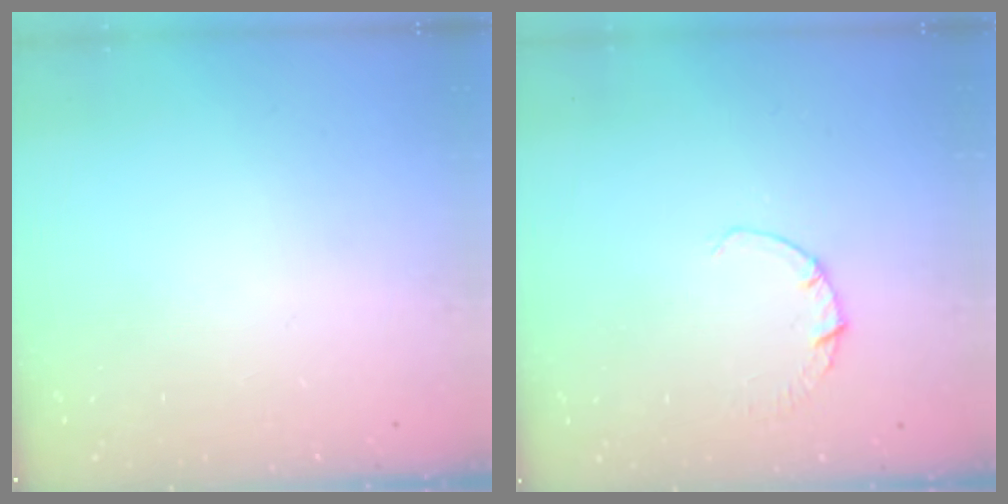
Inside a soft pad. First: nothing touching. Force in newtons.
{"total": 1.9, "press": 1.9, "slide": 0.3}